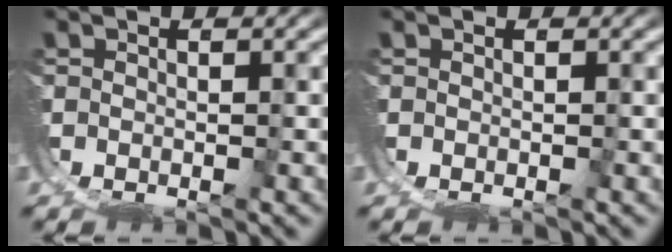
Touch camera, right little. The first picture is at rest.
{"total": 0.0}